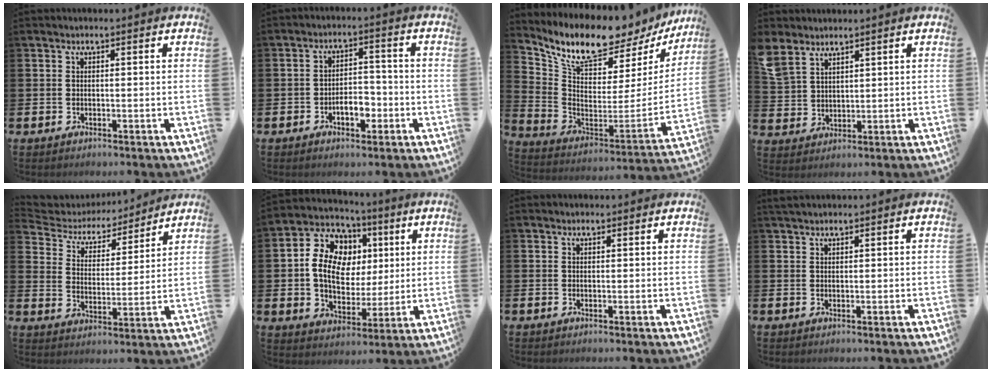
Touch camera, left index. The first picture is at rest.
{"total": 4.2, "force": [-1.9, 2.3, 2.9], "torque": [-0.045, 0.006, -0.038]}
{"total": 10.0, "force": [9.2, 2.7, 3.1], "torque": [-0.098, -0.080, 0.153]}
{"total": 4.8, "force": [4.1, 2.1, 1.2], "torque": [-0.022, -0.018, 0.075]}
{"total": 5.0, "force": [4.6, 2.0, 0.3], "torque": [-0.037, -0.038, 0.072]}
{"total": 10.2, "force": [2.3, 8.2, 5.7], "torque": [-0.147, -0.002, 0.035]}
{"total": 0.5, "force": [0.4, 0.3, 0.1], "torque": [0.011, -0.003, 0.004]}
{"total": 1.4, "force": [1.3, 0.3, 0.5], "torque": [-0.004, 0.001, 0.023]}